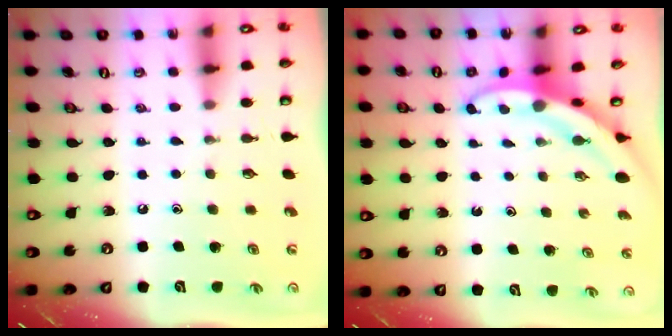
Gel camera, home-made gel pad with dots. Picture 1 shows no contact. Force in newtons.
{"total": 3.2, "press": 3.1, "slide": 0.3}